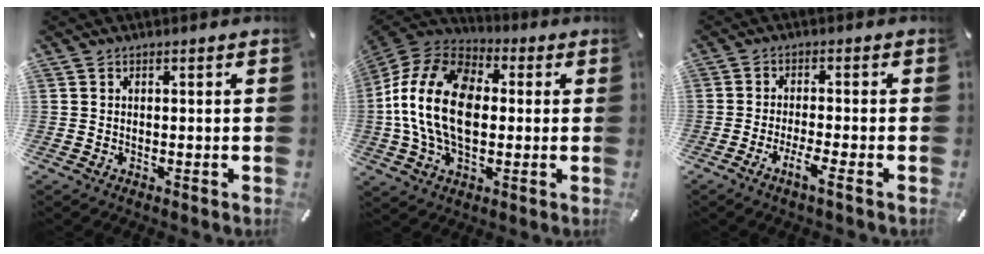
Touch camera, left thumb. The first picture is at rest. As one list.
[{"total": 18.8, "force": [-0.5, 12.6, 13.9], "torque": [-0.303, 0.011, -0.015]}, {"total": 5.1, "force": [-2.6, 0.7, 4.3], "torque": [-0.070, -0.001, -0.045]}]